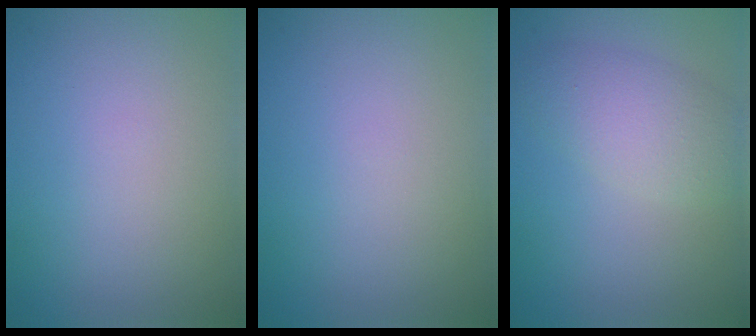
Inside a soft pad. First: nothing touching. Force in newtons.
{"total": 0.0}
{"total": 3.8, "press": 3.8, "slide": 0.1}